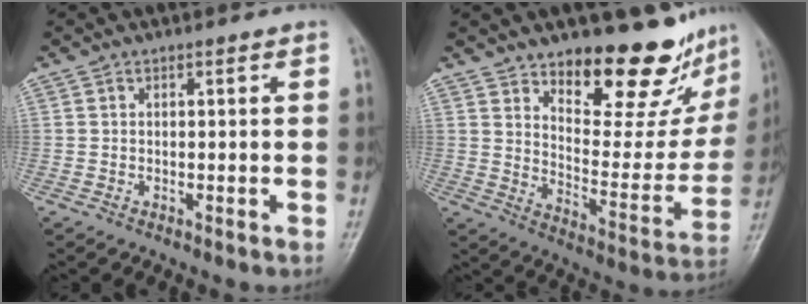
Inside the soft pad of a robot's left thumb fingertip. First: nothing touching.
{"total": 19.2, "force": [15.0, 7.2, 9.6], "torque": [-0.075, -0.123, 0.213]}